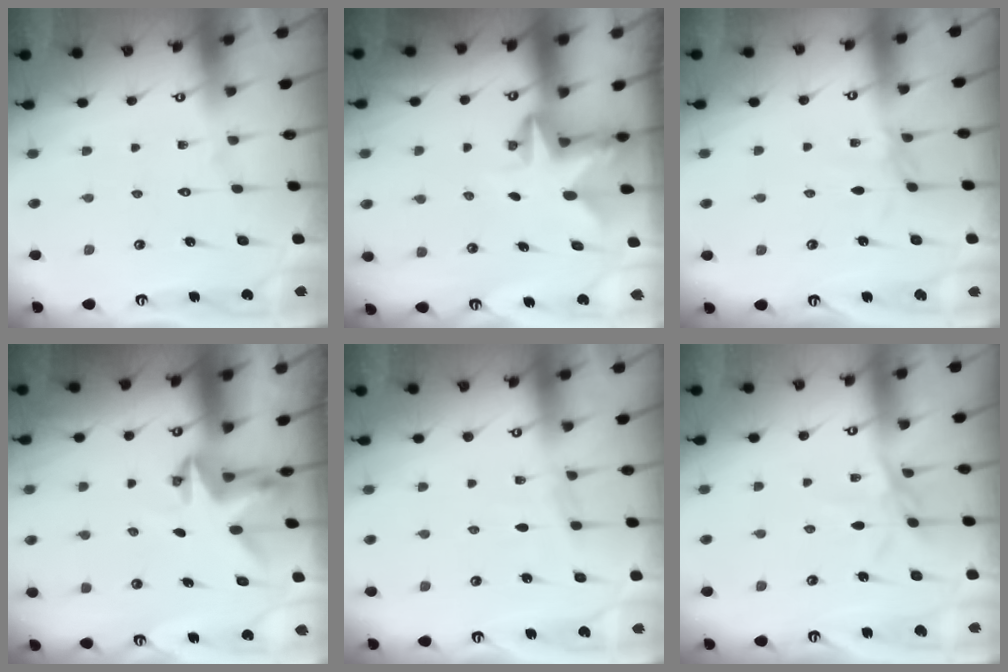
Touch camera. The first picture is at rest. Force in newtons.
{"total": 2.7, "press": 2.7, "slide": 0.5}
{"total": 2.8, "press": 2.7, "slide": 0.5}
{"total": 3.5, "press": 3.5, "slide": 0.3}
{"total": 3.3, "press": 3.2, "slide": 0.4}
{"total": 6.0, "press": 6.0, "slide": 0.5}